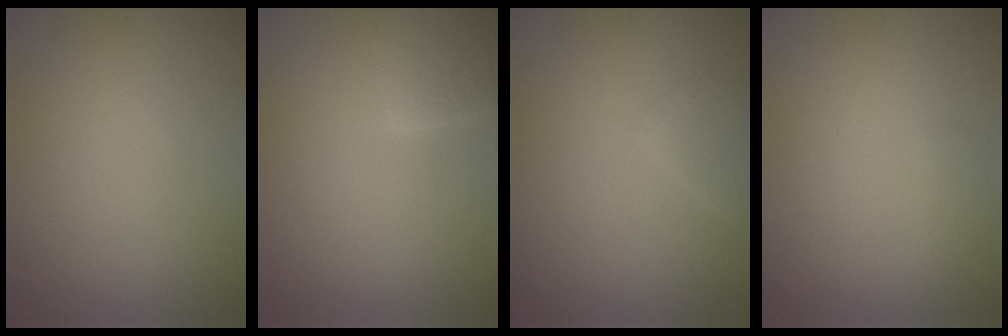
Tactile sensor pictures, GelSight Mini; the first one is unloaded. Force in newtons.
{"total": 3.8, "press": 3.8, "slide": 0.2}
{"total": 1.6, "press": 1.6, "slide": 0.1}
{"total": 0.8, "press": 0.8, "slide": 0.1}